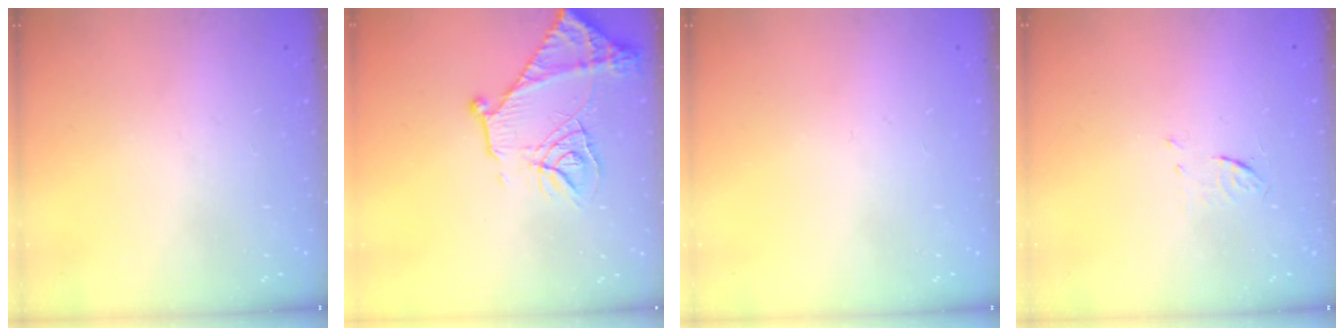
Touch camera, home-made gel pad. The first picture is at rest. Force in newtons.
{"total": 17.6, "press": 17.5, "slide": 1.7}
{"total": 0.0}
{"total": 3.6, "press": 3.4, "slide": 1.4}